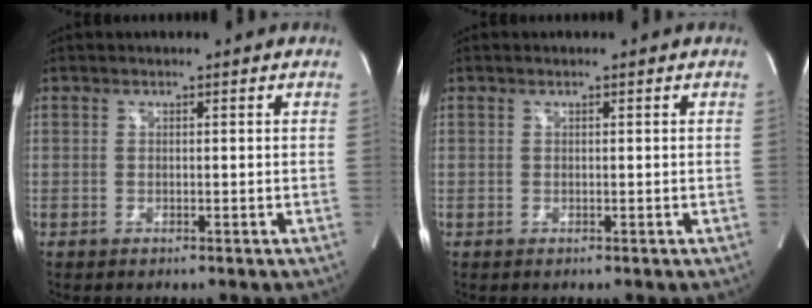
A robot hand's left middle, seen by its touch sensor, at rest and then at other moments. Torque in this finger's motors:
{"motor_torque": [0.15, -0.08, -0.05, -0.01]}